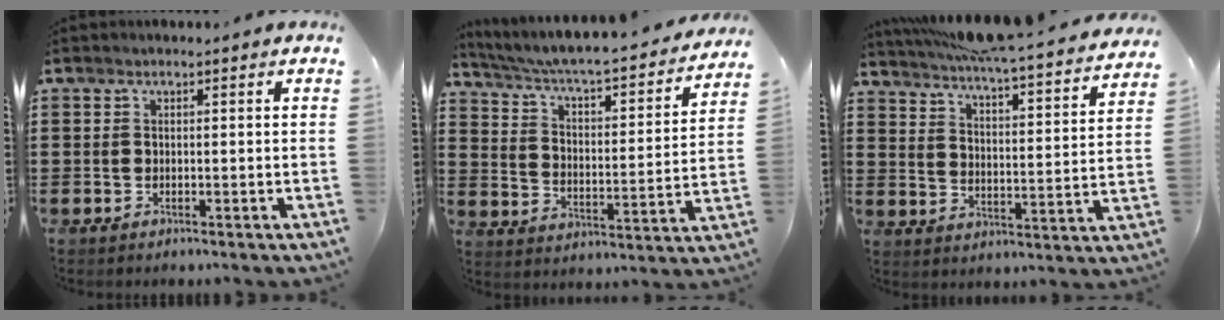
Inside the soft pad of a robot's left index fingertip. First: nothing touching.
{"total": 4.1, "force": [3.5, 0.3, 2.1], "torque": [-0.062, -0.040, 0.048]}
{"total": 5.9, "force": [5.3, -0.1, 2.4], "torque": [-0.064, -0.046, 0.085]}